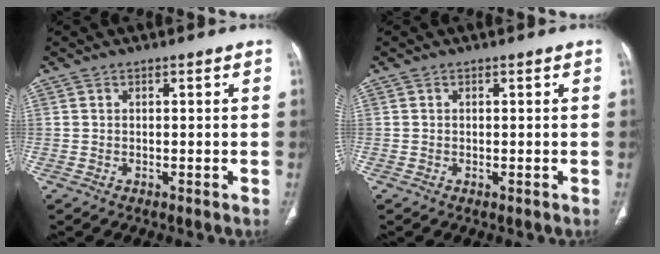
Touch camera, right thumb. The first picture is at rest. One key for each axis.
{"total": 0.0}